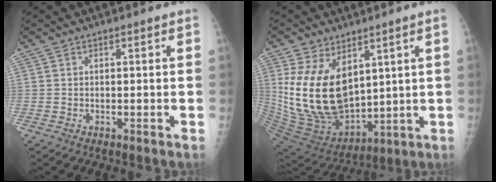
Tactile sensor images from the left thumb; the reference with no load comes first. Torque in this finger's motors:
{"motor_torque": [2.30, 2.33, 1.49, -1.29, 0.27]}